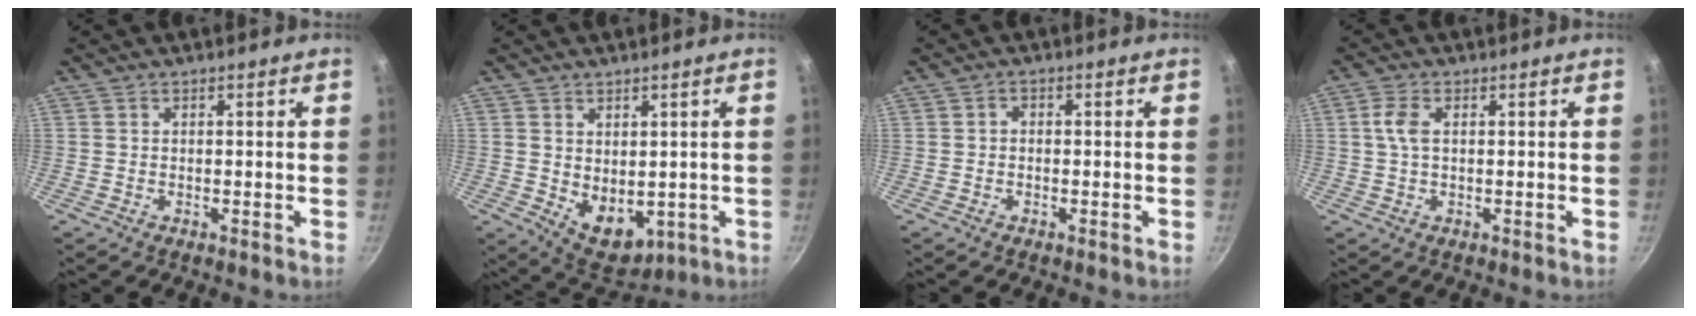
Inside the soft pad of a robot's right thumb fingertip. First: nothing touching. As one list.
[{"total": 8.0, "force": [0.3, 5.5, 5.8], "torque": [-0.060, -0.018, 0.029]}, {"total": 1.1, "force": [-0.3, 0.8, 0.7], "torque": [-0.013, 0.007, -0.008]}, {"total": 3.4, "force": [0.5, 1.8, 2.9], "torque": [-0.066, 0.007, 0.008]}]